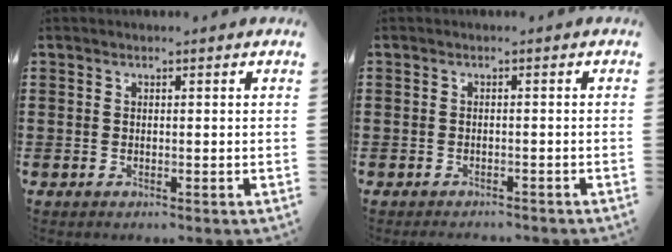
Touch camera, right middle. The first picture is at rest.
{"total": 1.5, "force": [-1.5, 0.0, -0.2], "torque": [-0.007, 0.002, -0.032]}